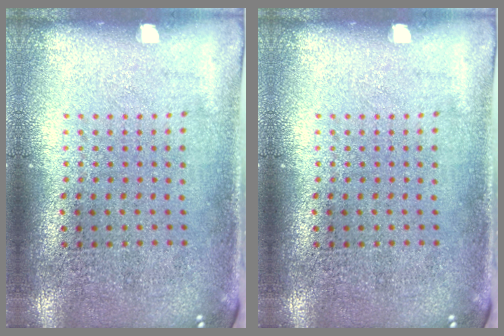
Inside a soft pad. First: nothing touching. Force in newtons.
{"total": 0.0}